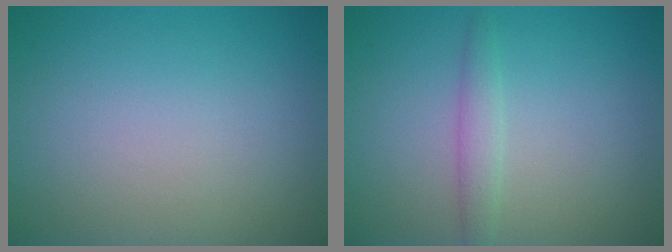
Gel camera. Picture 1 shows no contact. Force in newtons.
{"total": 1.6, "press": 1.6, "slide": 0.0}